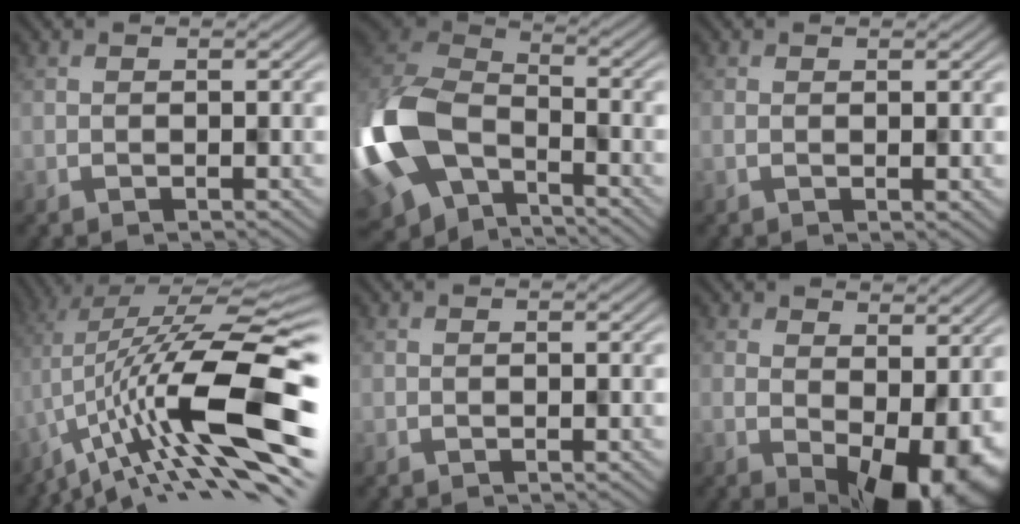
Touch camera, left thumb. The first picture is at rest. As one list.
[{"total": 16.4, "force": [-5.3, 10.9, 11.0], "torque": [-0.307, -0.037, -0.089]}, {"total": 0.9, "force": [0.1, 0.2, 0.8], "torque": [-0.014, 0.004, 0.001]}, {"total": 16.0, "force": [-2.7, 3.9, 15.3], "torque": [-0.247, 0.010, -0.046]}, {"total": 0.0}, {"total": 8.0, "force": [-1.3, 3.9, 6.8], "torque": [-0.103, -0.023, 0.000]}]